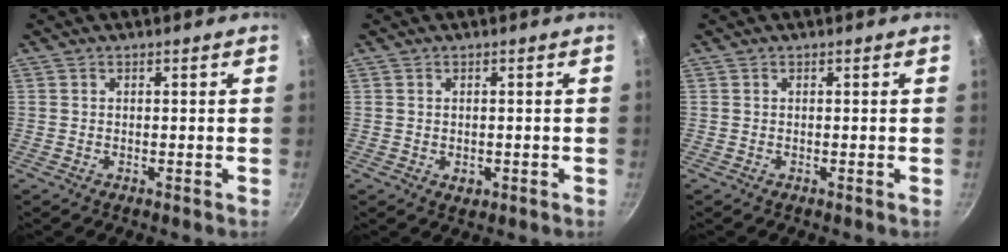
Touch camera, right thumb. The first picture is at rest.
{"total": 1.7, "force": [-0.4, 1.3, 1.1], "torque": [-0.016, -0.001, -0.002]}
{"total": 0.0}